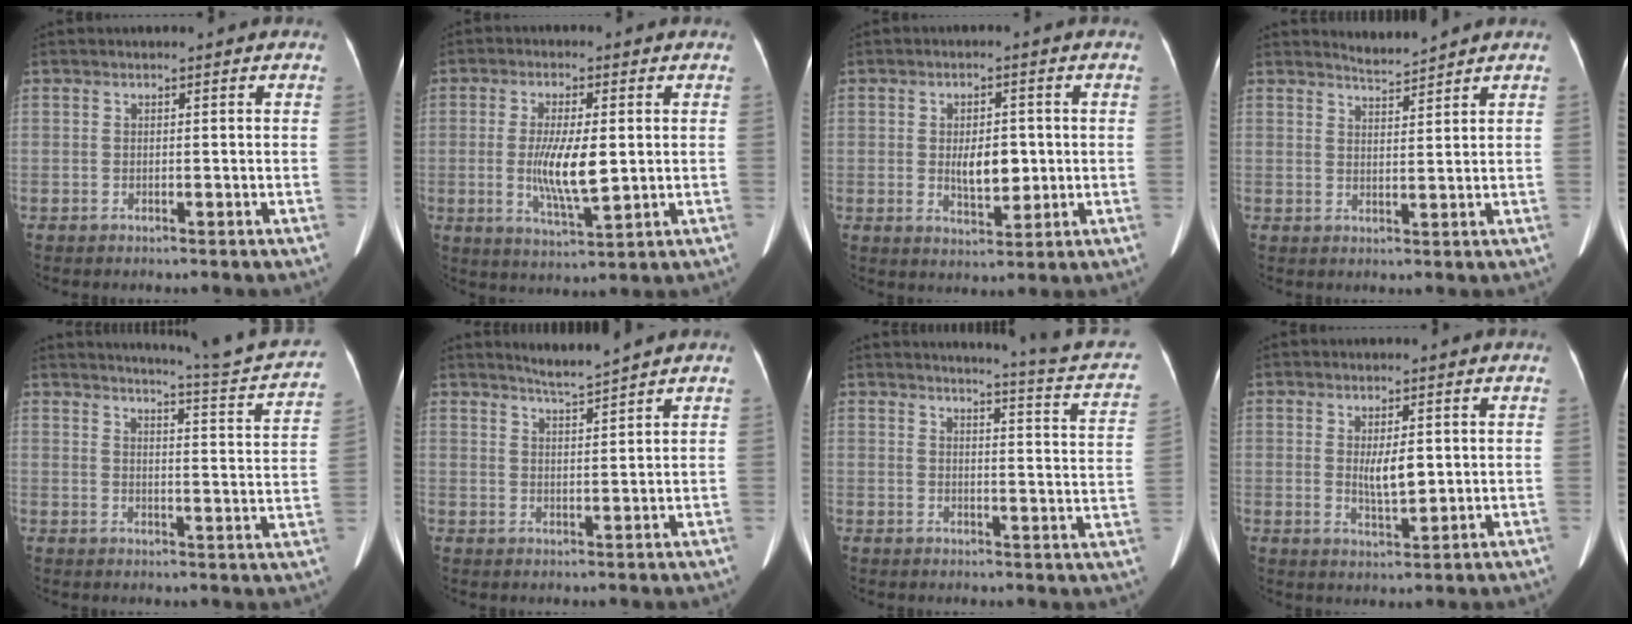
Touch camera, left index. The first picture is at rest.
{"total": 8.1, "force": [0.0, 1.7, 7.9], "torque": [-0.153, -0.016, 0.004]}
{"total": 5.5, "force": [-0.1, 2.6, 4.8], "torque": [-0.081, -0.003, 0.007]}
{"total": 2.7, "force": [2.6, -0.6, -0.3], "torque": [-0.002, -0.004, 0.054]}
{"total": 15.8, "force": [15.1, -0.8, 4.8], "torque": [-0.072, -0.071, 0.173]}
{"total": 3.5, "force": [3.2, -1.4, 0.6], "torque": [-0.014, -0.011, 0.062]}
{"total": 13.3, "force": [12.1, -0.1, 5.5], "torque": [-0.067, -0.058, 0.114]}
{"total": 4.4, "force": [0.6, 1.4, 4.1], "torque": [-0.074, -0.007, 0.016]}